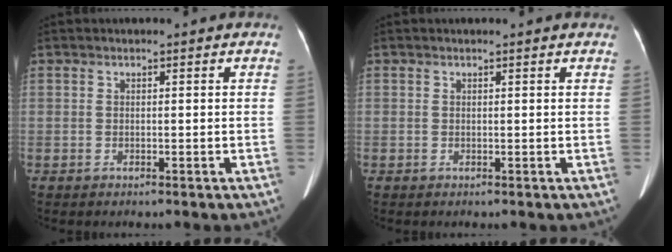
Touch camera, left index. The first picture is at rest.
{"total": 0.0}